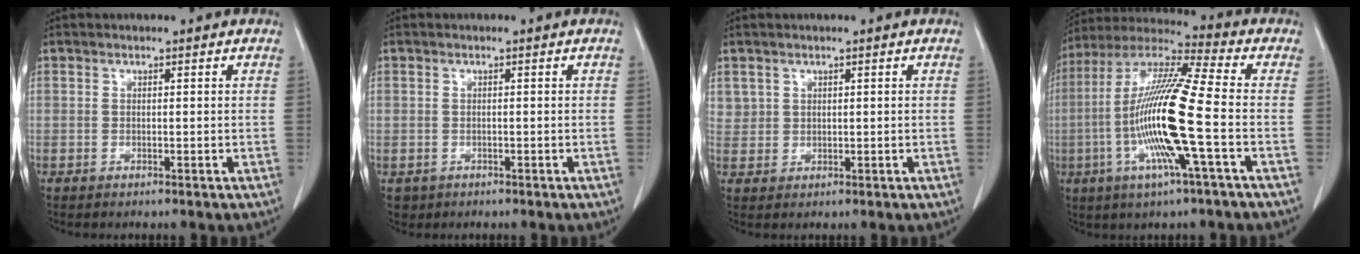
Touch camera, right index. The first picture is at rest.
{"total": 2.0, "force": [-0.8, 1.8, 0.1], "torque": [-0.005, 0.003, -0.008]}
{"total": 2.4, "force": [1.3, 2.1, 0.2], "torque": [0.012, 0.005, 0.022]}
{"total": 16.7, "force": [-3.6, 0.1, 16.3], "torque": [-0.329, -0.006, -0.081]}